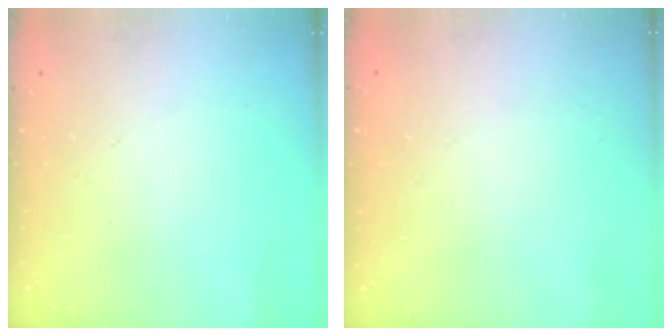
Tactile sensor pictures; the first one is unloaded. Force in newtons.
{"total": 1.8, "press": 1.8, "slide": 0.2}